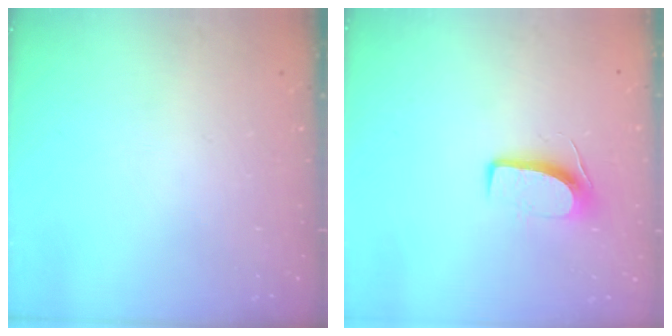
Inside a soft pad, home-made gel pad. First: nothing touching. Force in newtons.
{"total": 7.6, "press": 7.6, "slide": 0.5}